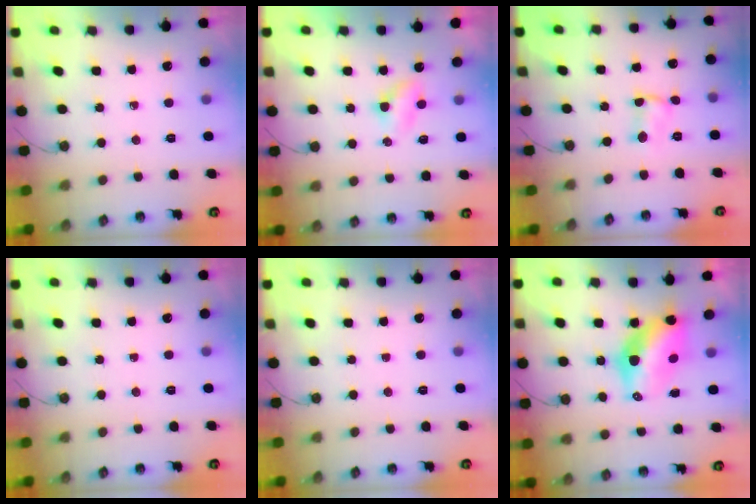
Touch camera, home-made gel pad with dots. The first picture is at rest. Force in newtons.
{"total": 2.7, "press": 2.7, "slide": 0.4}
{"total": 1.9, "press": 1.9, "slide": 0.4}
{"total": 0.0}
{"total": 0.0}
{"total": 10.7, "press": 10.6, "slide": 0.9}